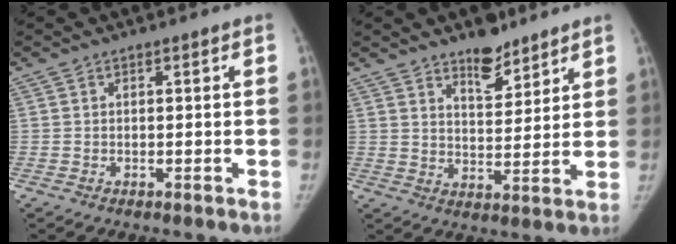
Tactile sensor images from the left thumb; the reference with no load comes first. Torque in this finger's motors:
{"motor_torque": [0.51, -0.33, 0.83, -0.90, 0.20]}